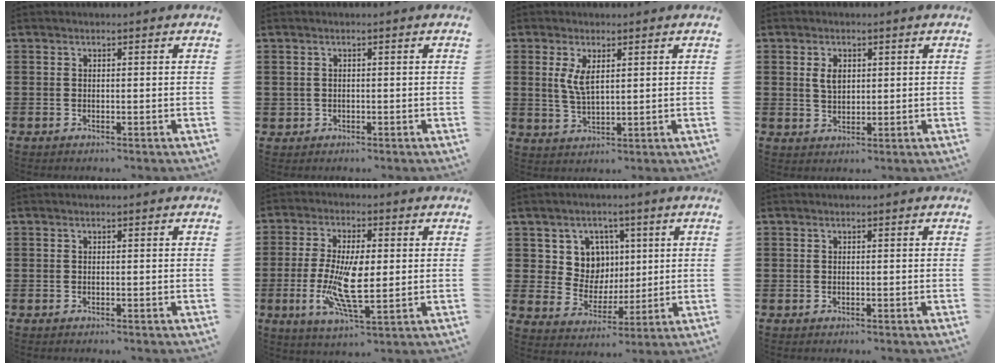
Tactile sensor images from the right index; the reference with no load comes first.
{"total": 0.7, "force": [-0.1, 0.7, 0.0], "torque": [-0.002, 0.006, -0.003]}
{"total": 4.2, "force": [1.3, 1.7, 3.5], "torque": [-0.074, 0.006, 0.023]}
{"total": 2.9, "force": [0.8, 1.8, 2.1], "torque": [-0.047, 0.007, 0.015]}
{"total": 0.0}
{"total": 10.5, "force": [-0.6, 3.4, 9.9], "torque": [-0.207, -0.013, -0.010]}
{"total": 8.2, "force": [2.5, 7.3, 2.8], "torque": [-0.075, 0.007, 0.048]}
{"total": 0.0}